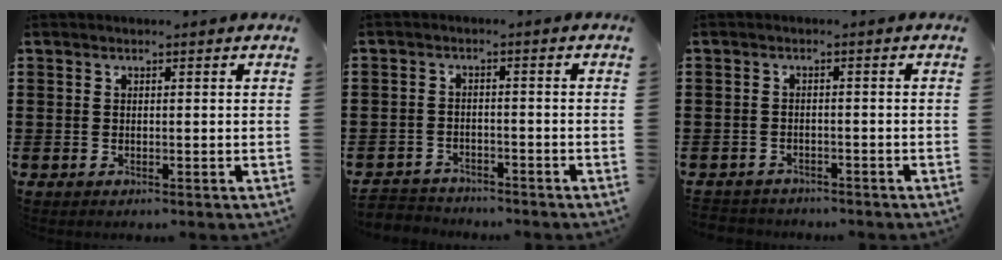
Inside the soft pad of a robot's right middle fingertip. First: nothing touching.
{"total": 3.1, "force": [-3.0, 0.8, -0.5], "torque": [-0.001, 0.000, -0.067]}
{"total": 2.2, "force": [-2.0, 0.6, -0.4], "torque": [0.001, 0.003, -0.048]}